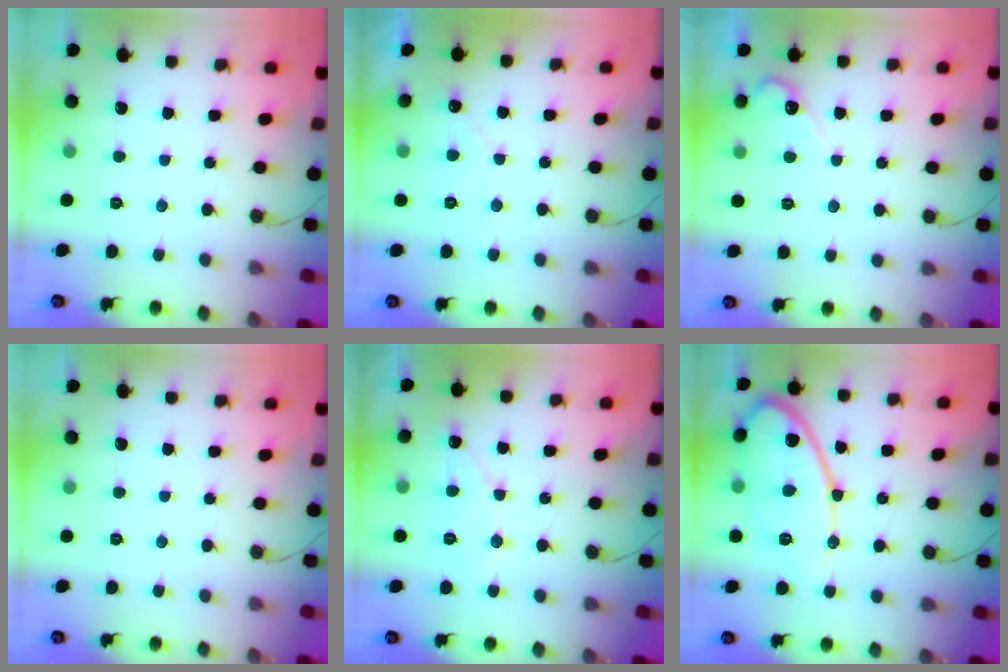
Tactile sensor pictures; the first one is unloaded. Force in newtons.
{"total": 3.4, "press": 3.4, "slide": 0.1}
{"total": 3.0, "press": 3.0, "slide": 0.2}
{"total": 0.0}
{"total": 5.8, "press": 5.8, "slide": 0.5}
{"total": 14.8, "press": 14.8, "slide": 1.3}